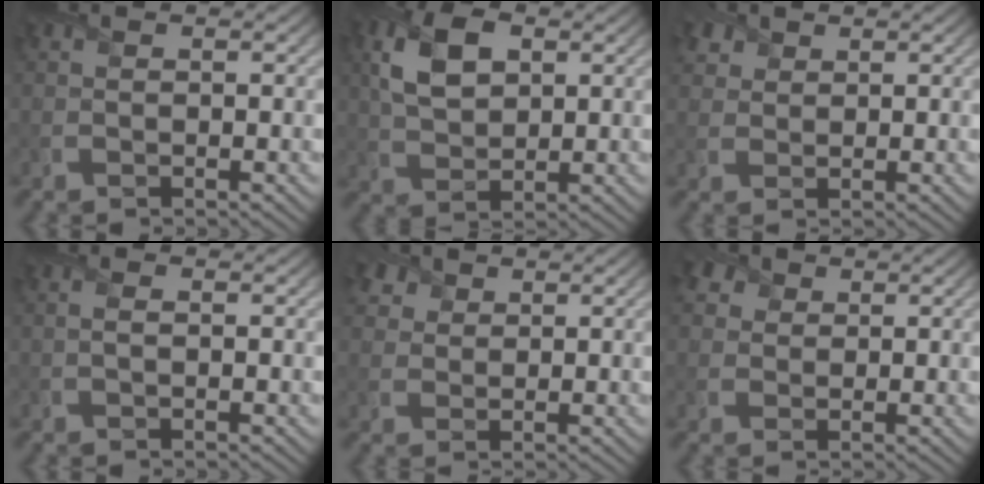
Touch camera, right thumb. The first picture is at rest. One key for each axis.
{"total": 7.4, "fx": 2.3, "fy": 4.6, "fz": 5.4, "tx": -0.125, "ty": 0.008, "tz": 0.041}
{"total": 2.8, "fx": 1.9, "fy": 1.9, "fz": 0.7, "tx": -0.020, "ty": 0.002, "tz": 0.043}
{"total": 0.8, "fx": 0.1, "fy": 0.1, "fz": 0.8, "tx": -0.020, "ty": 0.002, "tz": 0.002}
{"total": 3.9, "fx": 2.6, "fy": 2.7, "fz": 1.2, "tx": -0.038, "ty": -0.003, "tz": 0.057}
{"total": 4.5, "fx": 2.6, "fy": 3.2, "fz": 1.7, "tx": -0.053, "ty": 0.006, "tz": 0.043}